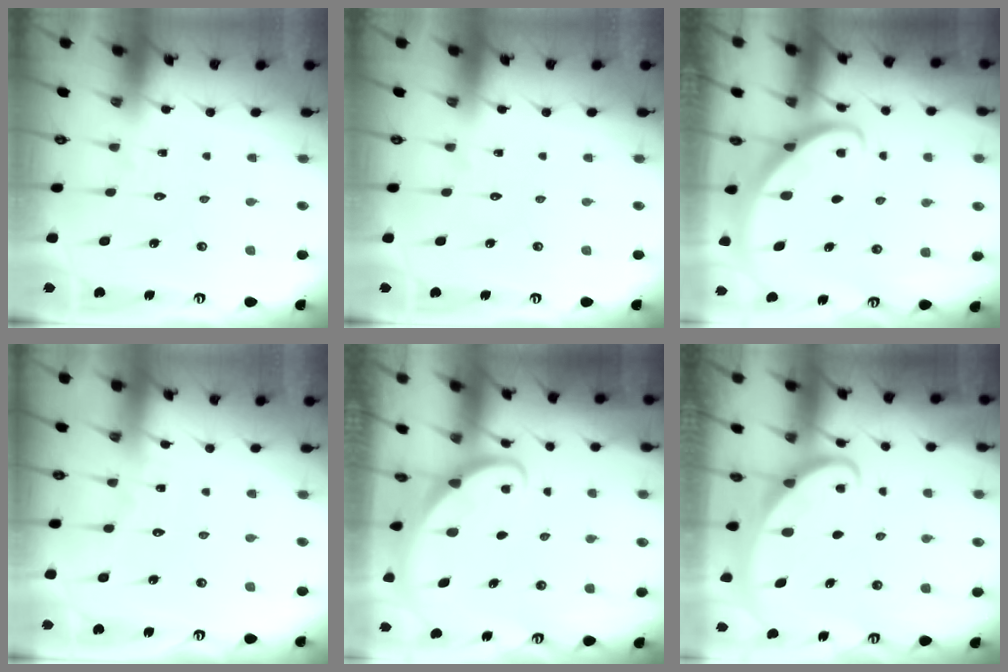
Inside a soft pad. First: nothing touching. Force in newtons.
{"total": 0.0}
{"total": 2.7, "press": 2.7, "slide": 0.2}
{"total": 3.3, "press": 3.3, "slide": 0.3}
{"total": 1.9, "press": 1.9, "slide": 0.1}
{"total": 2.1, "press": 2.1, "slide": 0.0}